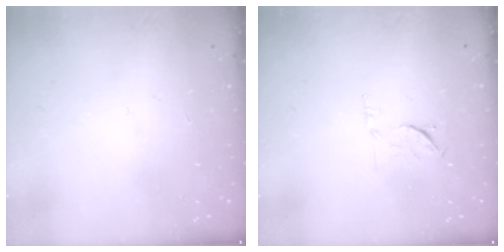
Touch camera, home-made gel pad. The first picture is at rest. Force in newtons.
{"total": 6.1, "press": 6.0, "slide": 1.1}